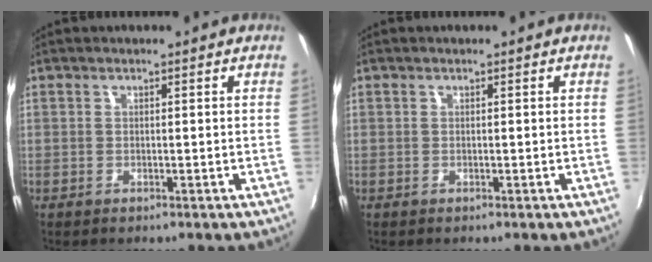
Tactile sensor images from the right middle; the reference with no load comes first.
{"total": 0.0}